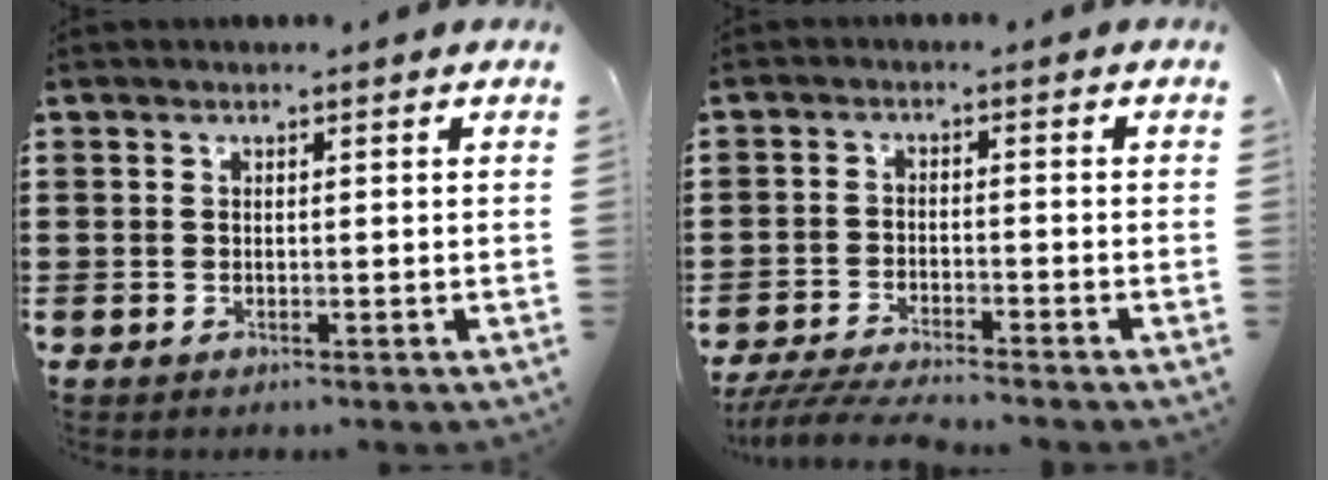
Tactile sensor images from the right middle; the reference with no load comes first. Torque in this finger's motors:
{"motor_torque": [0.03, -0.03, 0.05, 0.03]}